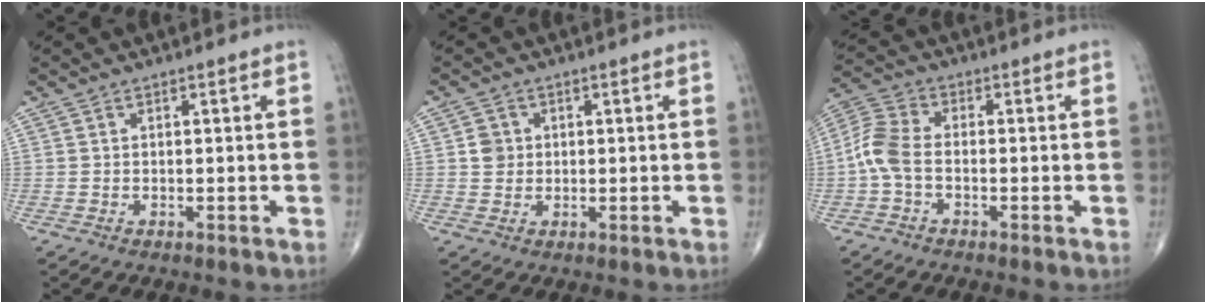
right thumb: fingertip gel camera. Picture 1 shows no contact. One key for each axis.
{"total": 2.9, "fx": 0.4, "fy": 2.7, "fz": 1.0, "tx": -0.001, "ty": 0.002, "tz": 0.006}
{"total": 6.4, "fx": -1.5, "fy": 3.5, "fz": 5.2, "tx": -0.123, "ty": 0.019, "tz": -0.043}